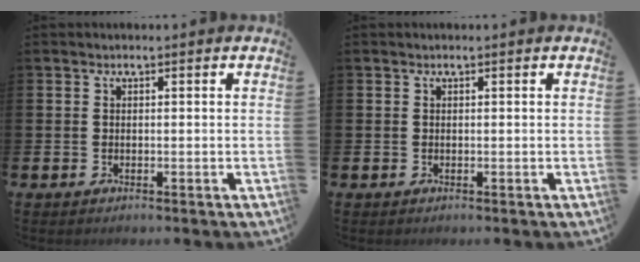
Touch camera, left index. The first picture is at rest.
{"total": 0.0}